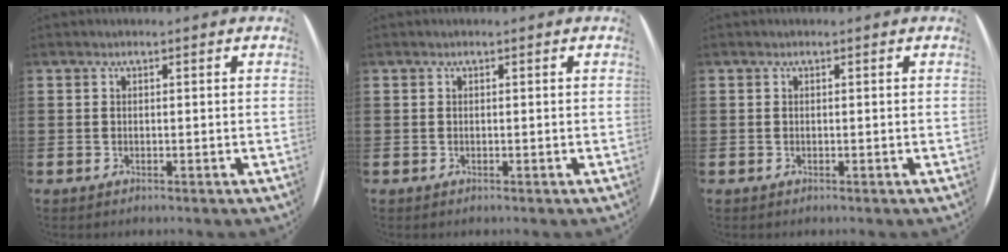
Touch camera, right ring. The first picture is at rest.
{"total": 0.0}
{"total": 0.0}